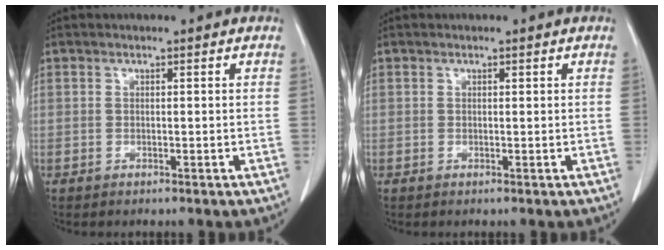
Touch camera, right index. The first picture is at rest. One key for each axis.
{"total": 0.0}